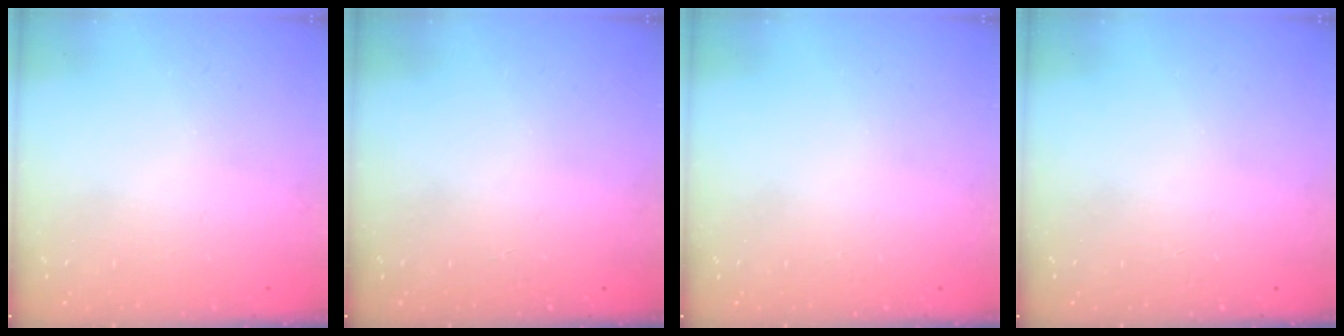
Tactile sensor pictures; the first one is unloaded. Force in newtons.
{"total": 0.0}
{"total": 0.0}
{"total": 0.0}